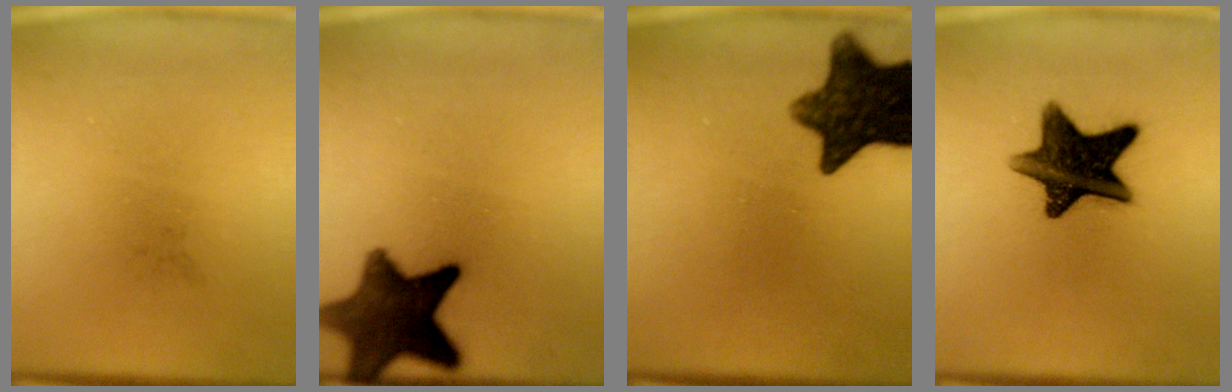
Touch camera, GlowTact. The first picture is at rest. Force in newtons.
{"total": 11.6}
{"total": 12.5}
{"total": 13.5}